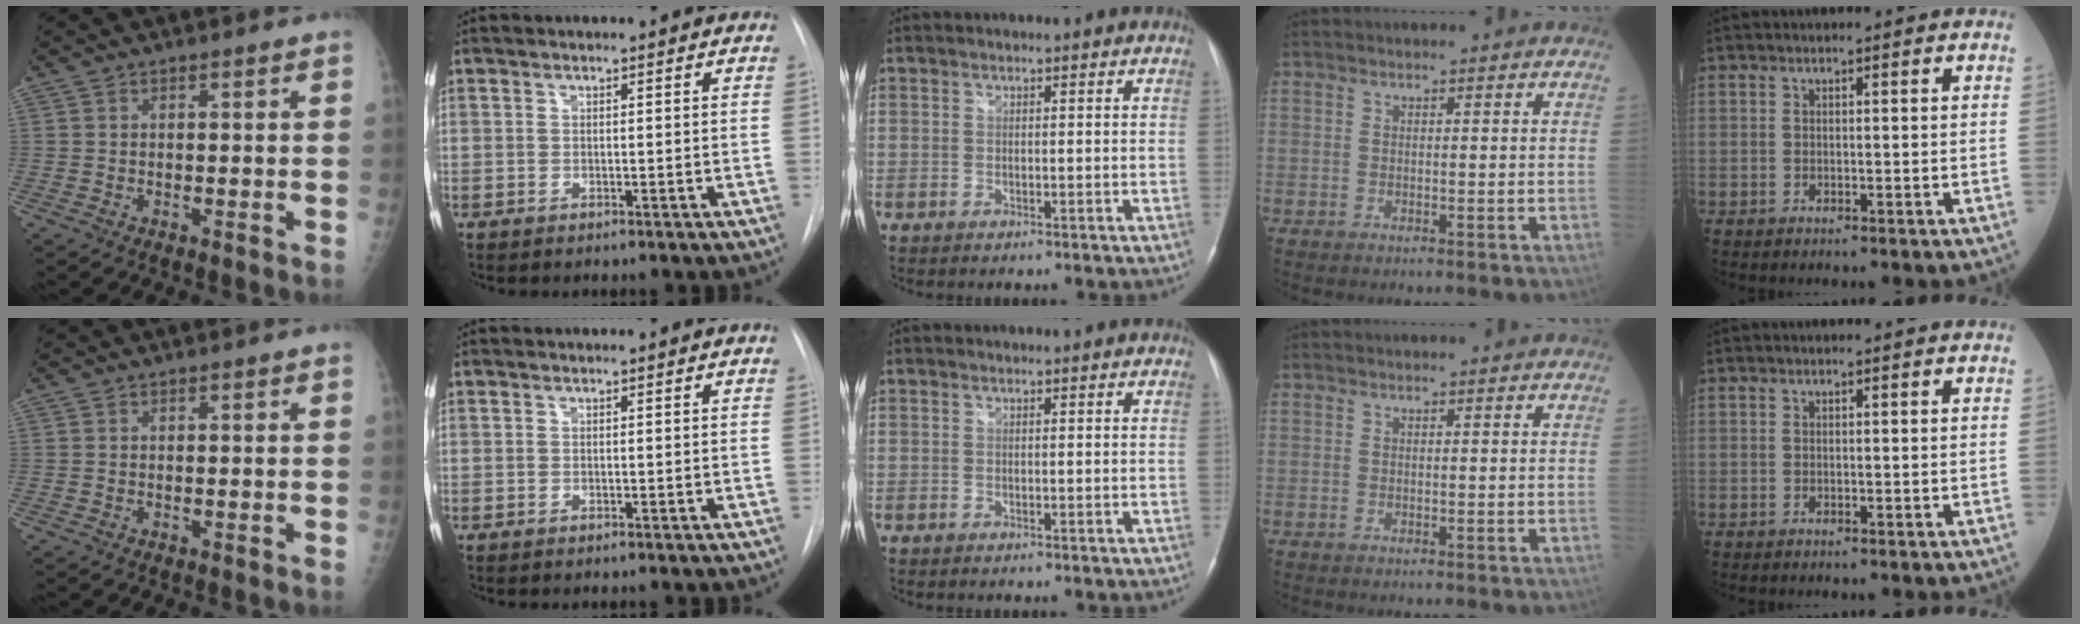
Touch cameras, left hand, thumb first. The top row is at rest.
{}